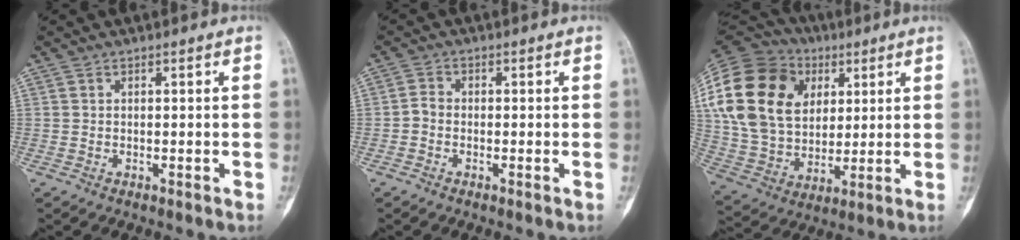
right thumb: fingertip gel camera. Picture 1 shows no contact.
{"total": 1.8, "force": [-0.7, 1.2, 1.2], "torque": [-0.021, 0.003, -0.023]}
{"total": 27.1, "force": [7.4, 19.6, 17.3], "torque": [-0.352, 0.030, 0.145]}